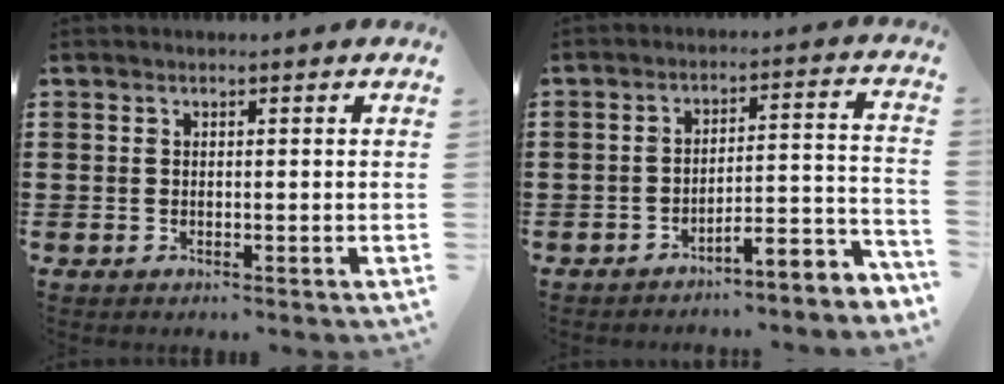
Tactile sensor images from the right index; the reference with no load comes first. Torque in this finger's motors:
{"motor_torque": [-0.48, 0.90, -0.05, -0.05]}